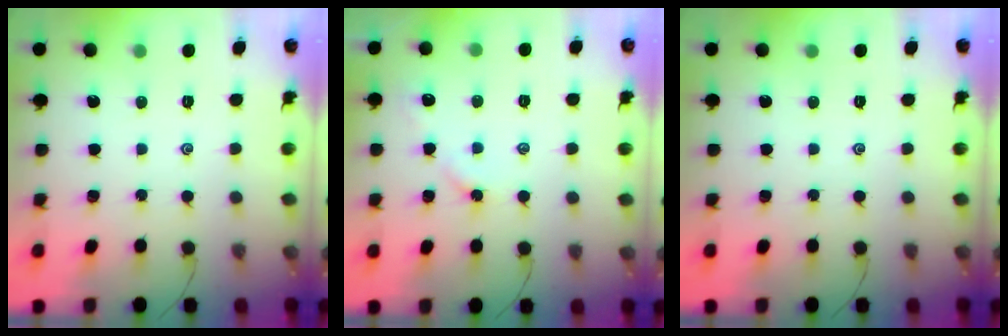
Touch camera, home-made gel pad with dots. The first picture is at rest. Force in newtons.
{"total": 2.2, "press": 2.1, "slide": 0.6}
{"total": 0.0}